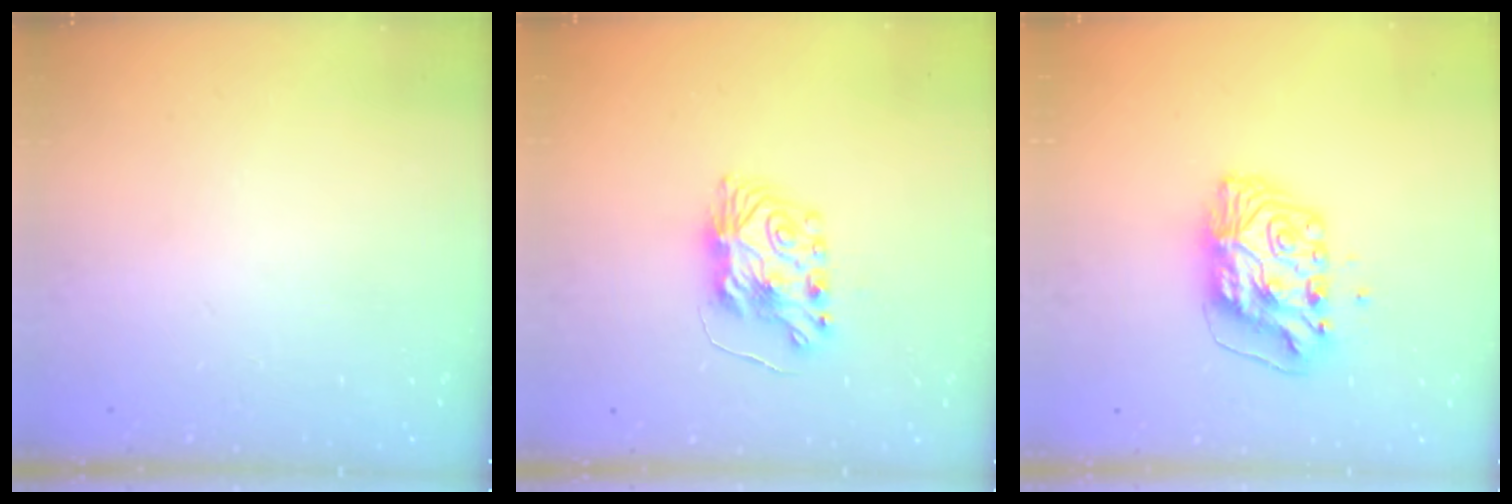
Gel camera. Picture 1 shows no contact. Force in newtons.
{"total": 8.1, "press": 8.0, "slide": 0.8}
{"total": 11.3, "press": 11.3, "slide": 1.1}